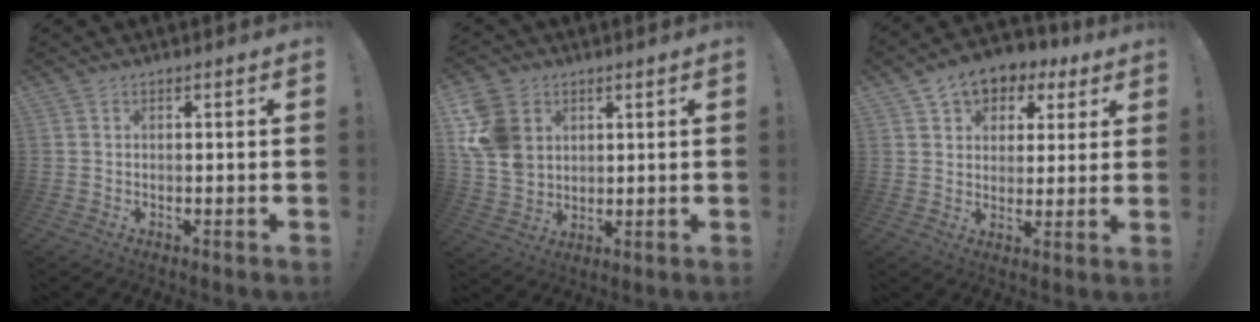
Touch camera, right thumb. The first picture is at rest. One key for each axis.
{"total": 12.2, "fx": 4.4, "fy": 9.8, "fz": 5.8, "tx": -0.115, "ty": -0.018, "tz": 0.089}
{"total": 8.5, "fx": 4.8, "fy": 6.2, "fz": 3.1, "tx": -0.054, "ty": -0.023, "tz": 0.095}